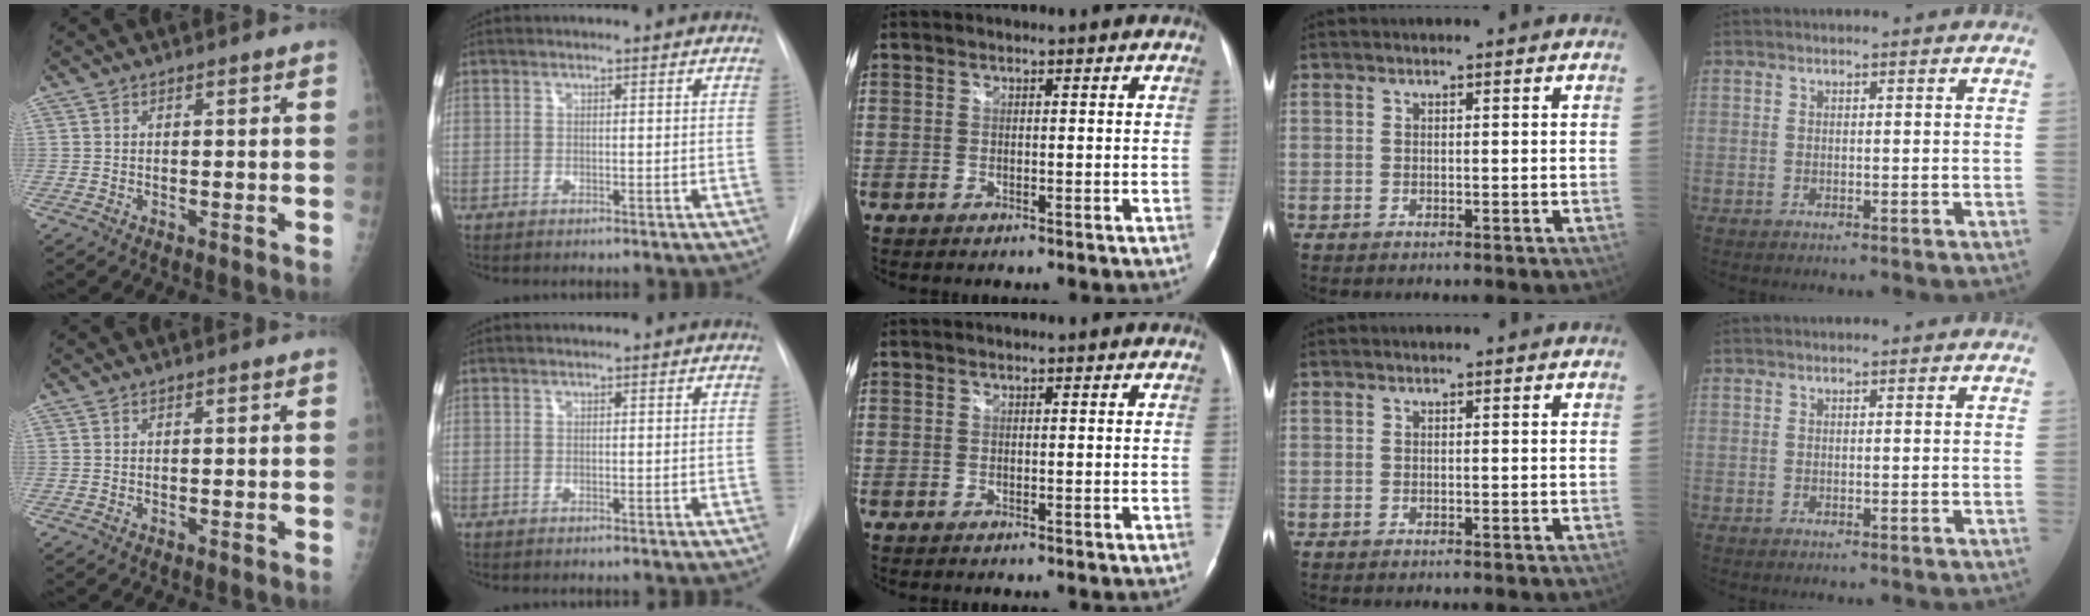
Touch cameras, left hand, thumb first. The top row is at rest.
{}